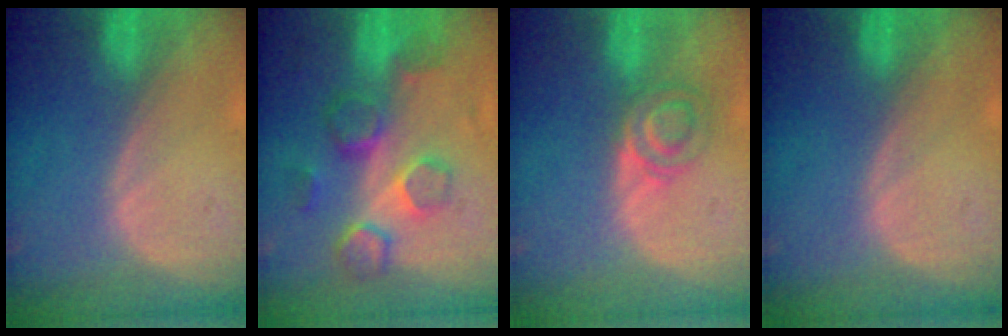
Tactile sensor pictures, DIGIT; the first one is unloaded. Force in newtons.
{"total": 8.8, "press": 7.9, "slide": 3.7}
{"total": 4.4, "press": 4.3, "slide": 0.9}
{"total": 0.0}